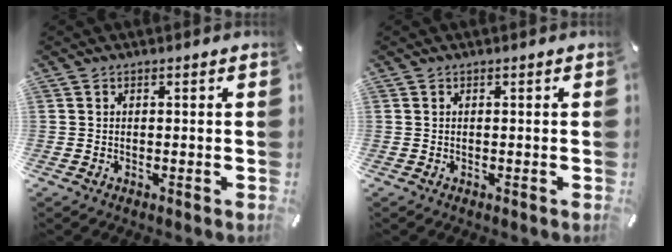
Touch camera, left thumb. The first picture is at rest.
{"total": 0.0}